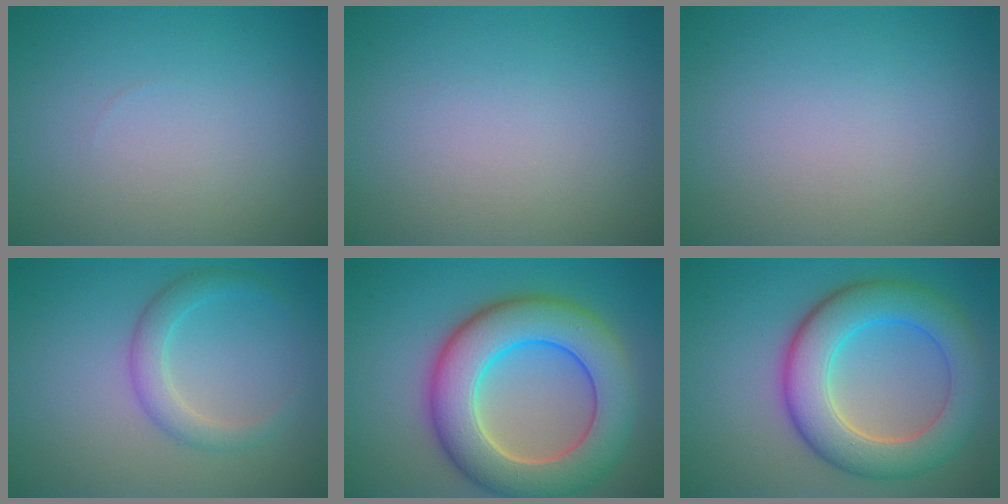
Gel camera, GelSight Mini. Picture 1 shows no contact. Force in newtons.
{"total": 0.0}
{"total": 0.0}
{"total": 2.6, "press": 2.6, "slide": 0.0}
{"total": 10.4, "press": 10.3, "slide": 0.7}
{"total": 8.0, "press": 8.0, "slide": 0.3}